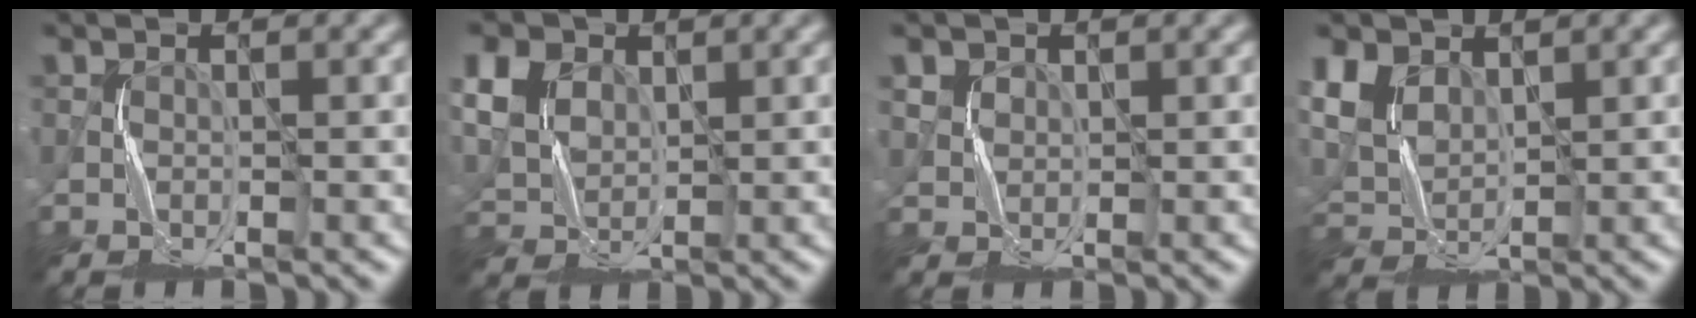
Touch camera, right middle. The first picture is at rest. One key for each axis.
{"total": 9.5, "fx": 4.2, "fy": 6.6, "fz": 5.3, "tx": -0.135, "ty": 0.027, "tz": 0.064}
{"total": 1.6, "fx": 1.0, "fy": 1.3, "fz": 0.2, "tx": -0.021, "ty": -0.007, "tz": 0.027}
{"total": 4.8, "fx": 2.8, "fy": 2.9, "fz": 2.7, "tx": -0.075, "ty": 0.002, "tz": 0.053}